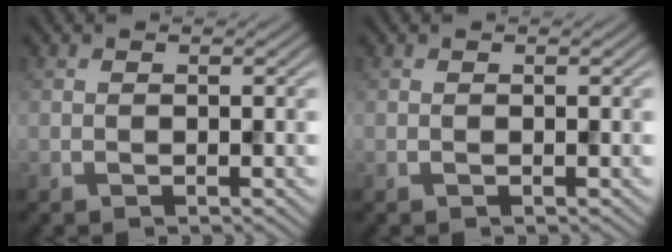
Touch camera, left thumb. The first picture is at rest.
{"total": 0.0}